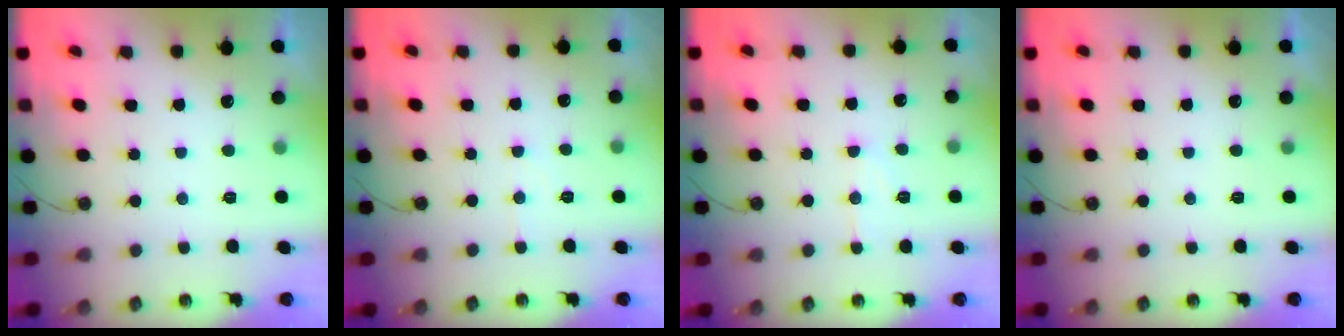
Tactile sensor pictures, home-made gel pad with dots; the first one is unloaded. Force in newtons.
{"total": 3.9, "press": 3.9, "slide": 0.6}
{"total": 8.4, "press": 8.3, "slide": 0.6}
{"total": 0.0}